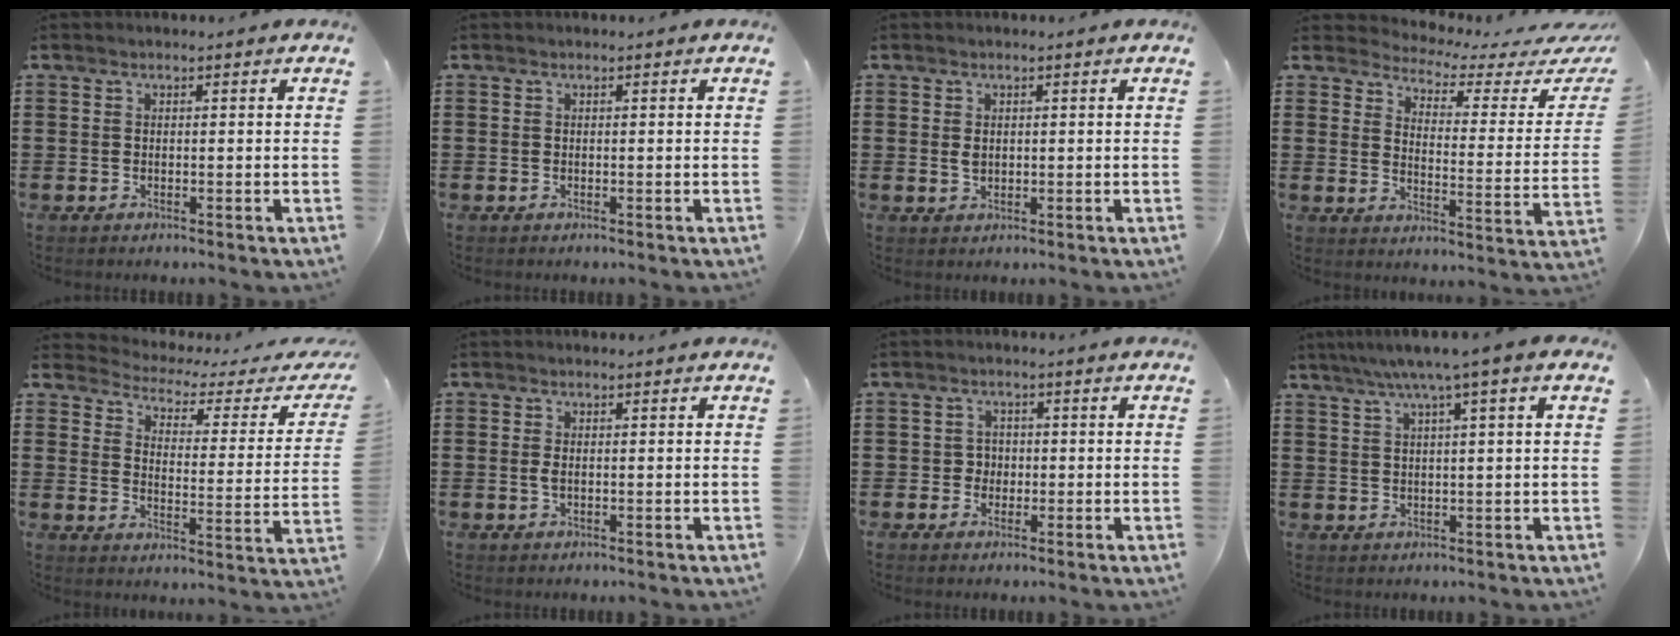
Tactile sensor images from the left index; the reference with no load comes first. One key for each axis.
{"total": 0.0}
{"total": 1.3, "fx": 0.3, "fy": 0.9, "fz": 0.9, "tx": -0.020, "ty": 0.006, "tz": 0.005}
{"total": 3.2, "fx": 3.0, "fy": 0.5, "fz": 1.0, "tx": -0.034, "ty": -0.028, "tz": 0.042}
{"total": 2.3, "fx": 1.9, "fy": 0.9, "fz": 0.8, "tx": -0.036, "ty": -0.019, "tz": 0.022}
{"total": 1.1, "fx": 0.0, "fy": 0.4, "fz": 1.0, "tx": -0.028, "ty": 0.000, "tz": -0.004}
{"total": 2.0, "fx": -0.2, "fy": 1.9, "fz": 0.6, "tx": -0.019, "ty": 0.007, "tz": -0.008}
{"total": 4.6, "fx": 2.5, "fy": -0.5, "fz": 3.8, "tx": -0.079, "ty": 0.000, "tz": 0.038}